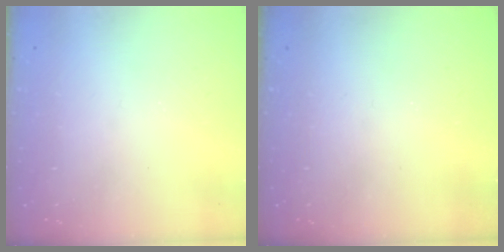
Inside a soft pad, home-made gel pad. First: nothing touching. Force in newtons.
{"total": 0.0}